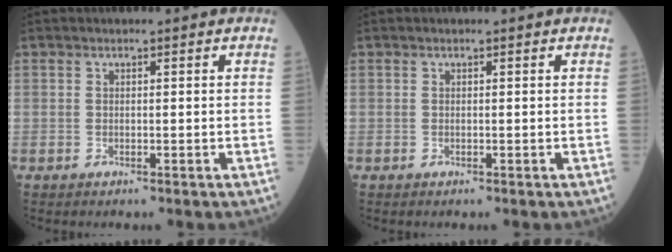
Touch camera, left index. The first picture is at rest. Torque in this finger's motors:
{"motor_torque": [0.04, 0.04, 0.00, -0.01]}